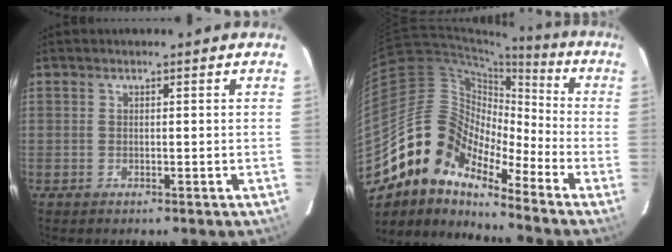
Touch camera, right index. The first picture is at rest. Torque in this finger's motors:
{"motor_torque": [1.08, -1.06, 0.73, 0.16]}